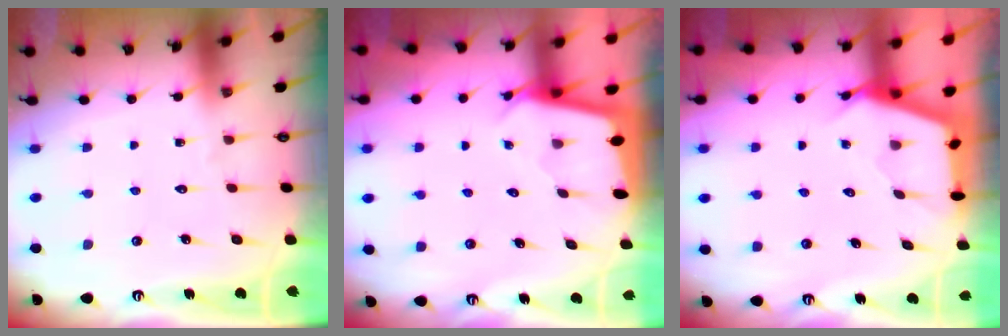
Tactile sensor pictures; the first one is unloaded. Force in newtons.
{"total": 2.4, "press": 2.4, "slide": 0.1}
{"total": 2.7, "press": 2.7, "slide": 0.3}